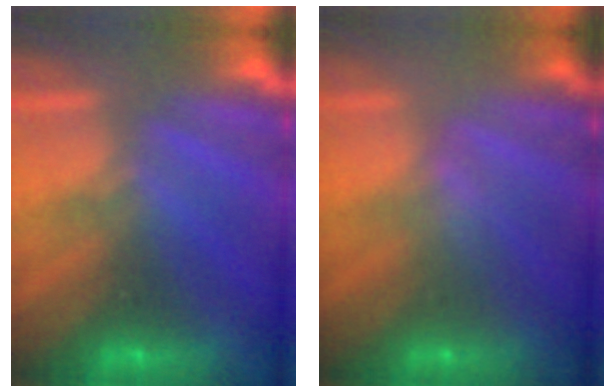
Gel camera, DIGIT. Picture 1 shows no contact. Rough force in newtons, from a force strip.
{"total": 2.1}